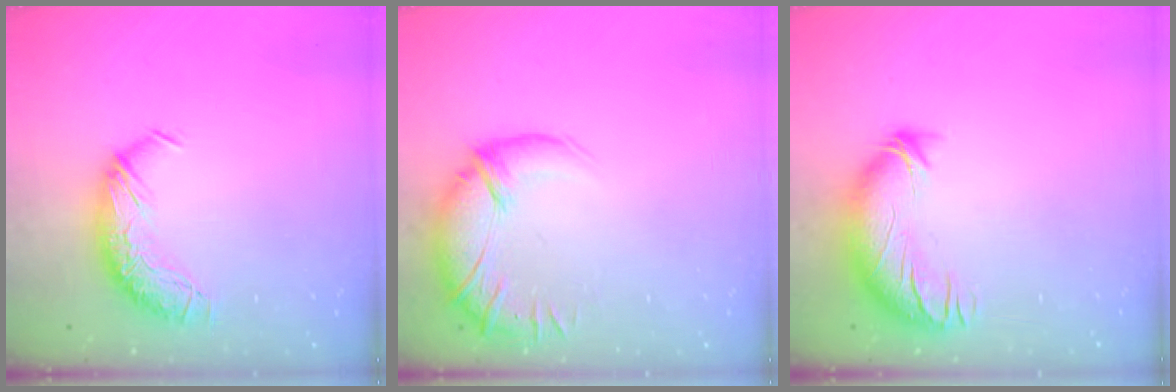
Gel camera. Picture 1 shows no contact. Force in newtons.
{"total": 3.0, "press": 1.5, "slide": 2.6}
{"total": 3.6, "press": 2.9, "slide": 2.1}